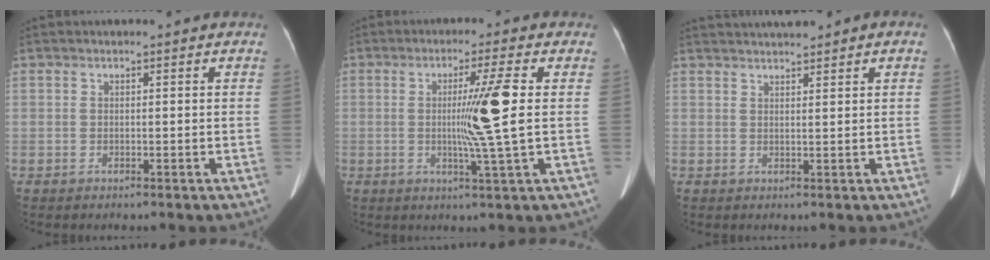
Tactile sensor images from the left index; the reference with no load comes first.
{"total": 7.5, "force": [0.3, -1.6, 7.4], "torque": [-0.133, -0.010, 0.006]}
{"total": 3.7, "force": [3.3, 0.2, 1.6], "torque": [-0.028, 0.028, 0.058]}